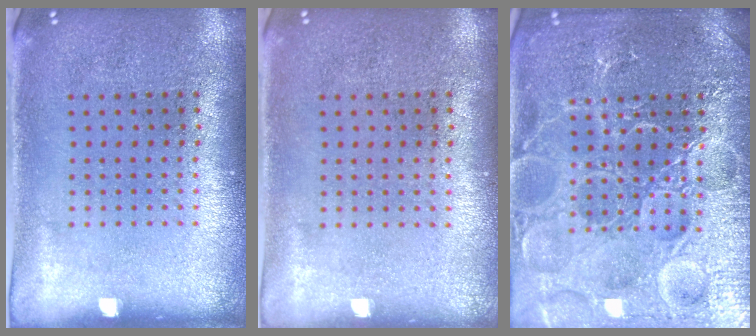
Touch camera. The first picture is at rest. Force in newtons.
{"total": 0.0}
{"total": 7.2, "press": 7.2, "slide": 0.9}